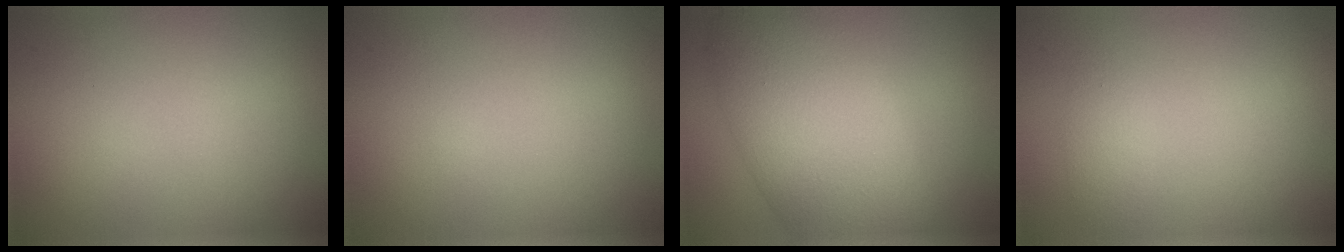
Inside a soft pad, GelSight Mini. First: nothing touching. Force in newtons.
{"total": 0.0}
{"total": 9.5, "press": 9.4, "slide": 0.6}
{"total": 1.2, "press": 1.2, "slide": 0.1}